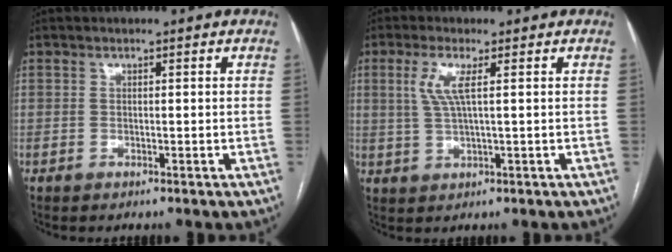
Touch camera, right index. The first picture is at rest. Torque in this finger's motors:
{"motor_torque": [0.24, 0.21, 0.34, 0.11]}